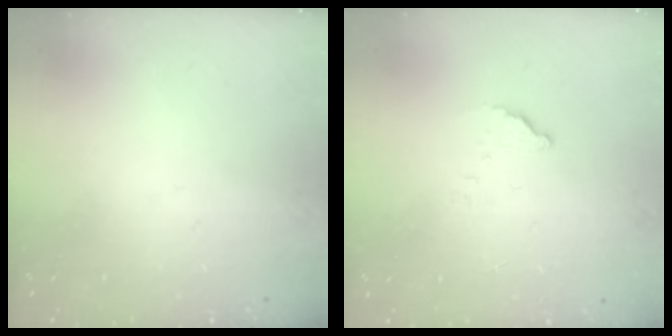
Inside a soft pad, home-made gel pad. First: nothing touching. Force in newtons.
{"total": 3.3, "press": 3.3, "slide": 0.2}